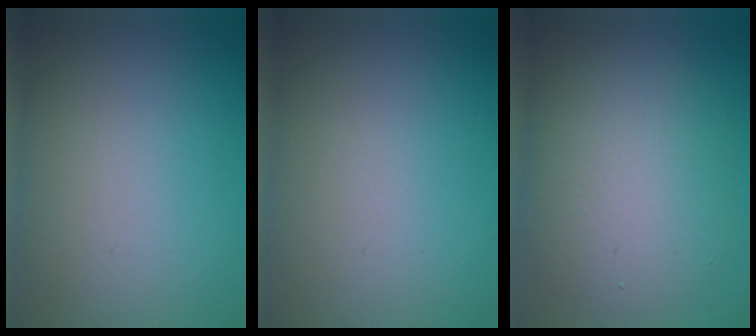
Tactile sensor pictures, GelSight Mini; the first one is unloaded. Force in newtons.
{"total": 0.0}
{"total": 6.8, "press": 6.8, "slide": 0.6}